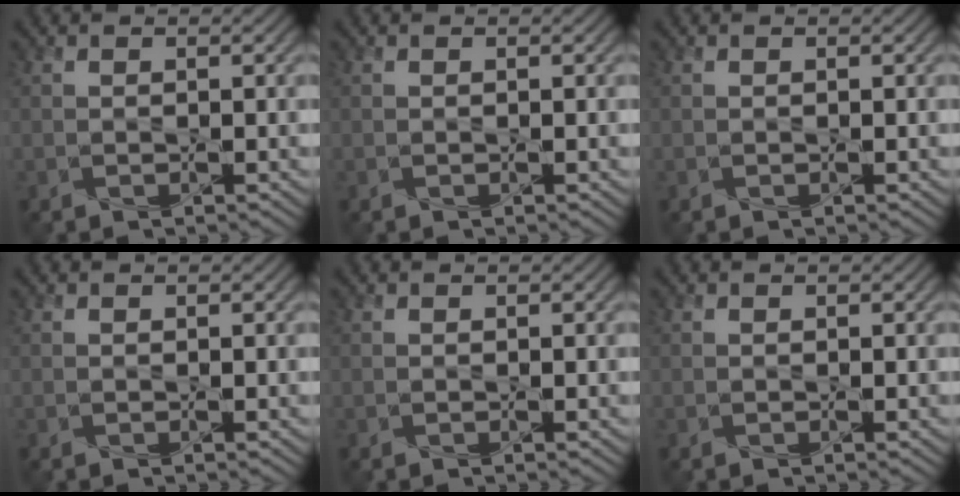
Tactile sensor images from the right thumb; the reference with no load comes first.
{"total": 0.0}
{"total": 0.0}
{"total": 0.0}
{"total": 0.0}
{"total": 0.0}